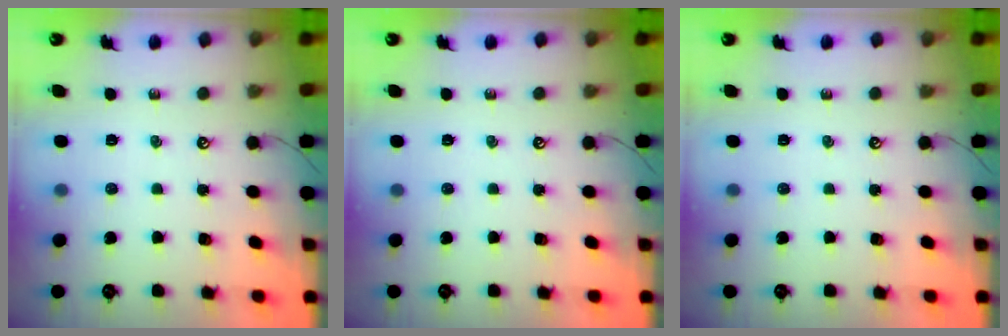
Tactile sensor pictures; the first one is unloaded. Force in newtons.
{"total": 0.0}
{"total": 0.0}